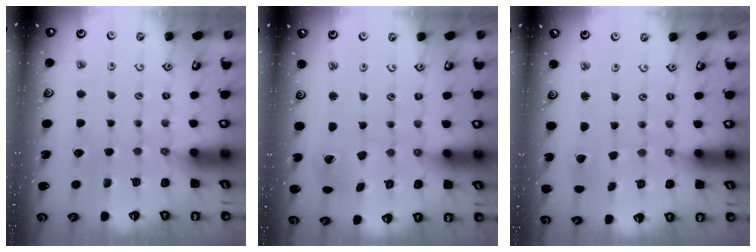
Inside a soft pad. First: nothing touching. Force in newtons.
{"total": 2.7, "press": 2.6, "slide": 0.4}
{"total": 2.6, "press": 2.6, "slide": 0.1}